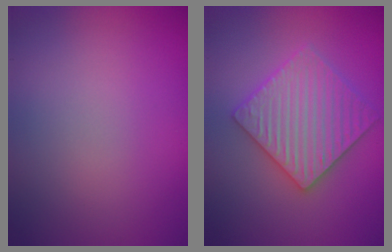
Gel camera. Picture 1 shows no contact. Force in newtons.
{"total": 5.7, "press": 5.6, "slide": 1.1}